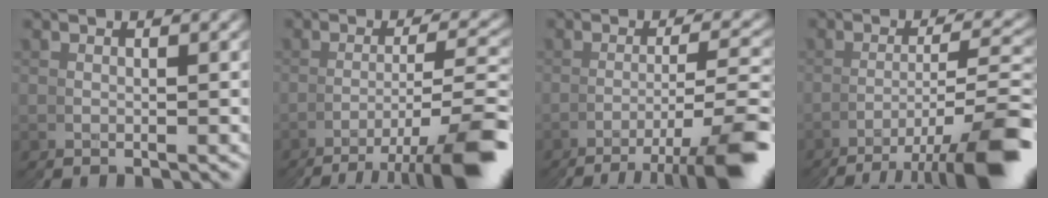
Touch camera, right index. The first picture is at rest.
{"total": 8.2, "force": [-5.5, -0.1, 6.1], "torque": [-0.077, 0.002, -0.082]}
{"total": 7.7, "force": [-5.3, -0.6, 5.6], "torque": [-0.068, 0.005, -0.081]}
{"total": 8.8, "force": [-5.5, 0.4, 6.8], "torque": [-0.088, 0.002, -0.081]}